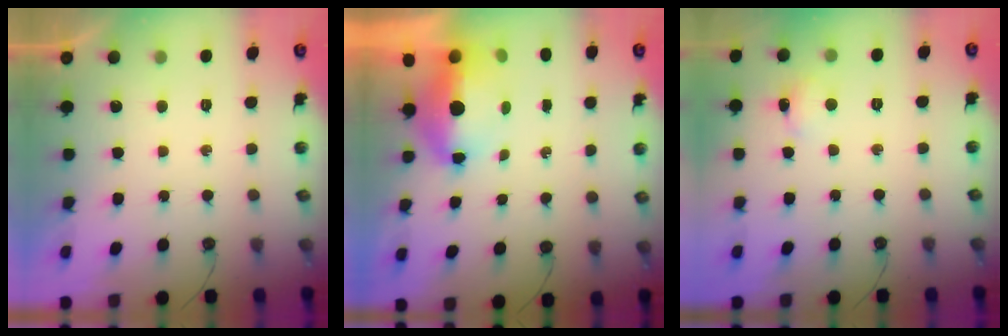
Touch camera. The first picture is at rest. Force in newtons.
{"total": 12.9, "press": 9.3, "slide": 9.0}
{"total": 3.2, "press": 3.2, "slide": 0.6}